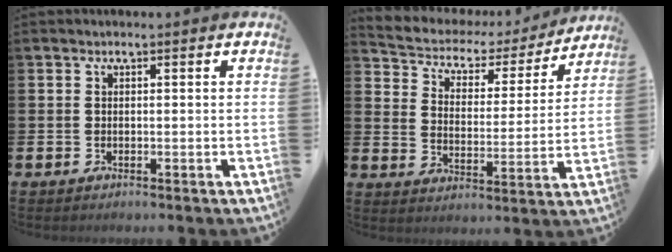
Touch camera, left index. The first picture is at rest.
{"total": 4.4, "force": [3.6, 2.5, 0.7], "torque": [-0.043, -0.027, 0.053]}